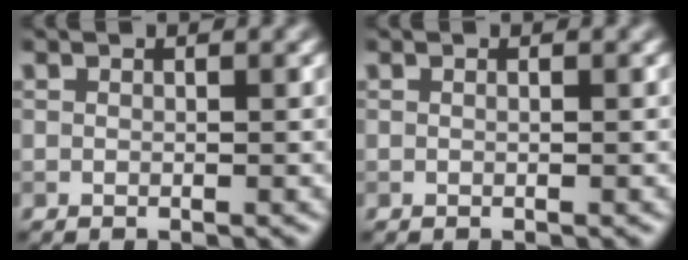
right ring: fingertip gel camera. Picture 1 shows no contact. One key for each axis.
{"total": 0.0}